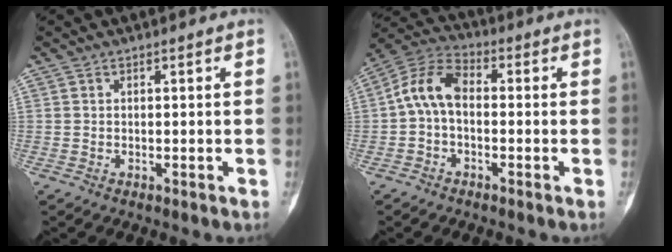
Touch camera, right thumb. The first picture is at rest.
{"total": 8.5, "force": [-0.5, 5.3, 6.7], "torque": [-0.123, 0.029, -0.025]}